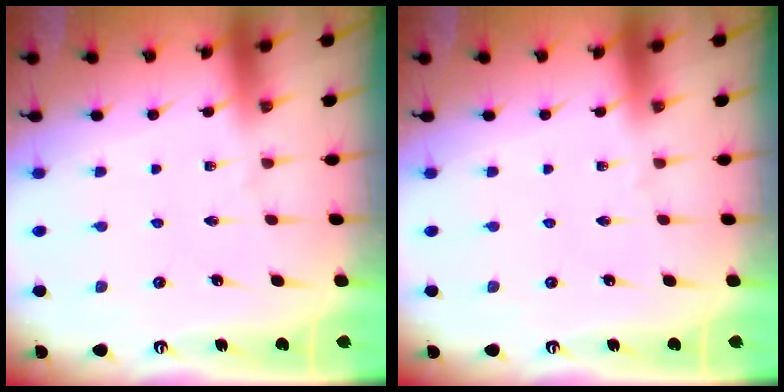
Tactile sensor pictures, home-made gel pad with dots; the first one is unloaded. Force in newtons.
{"total": 0.0}